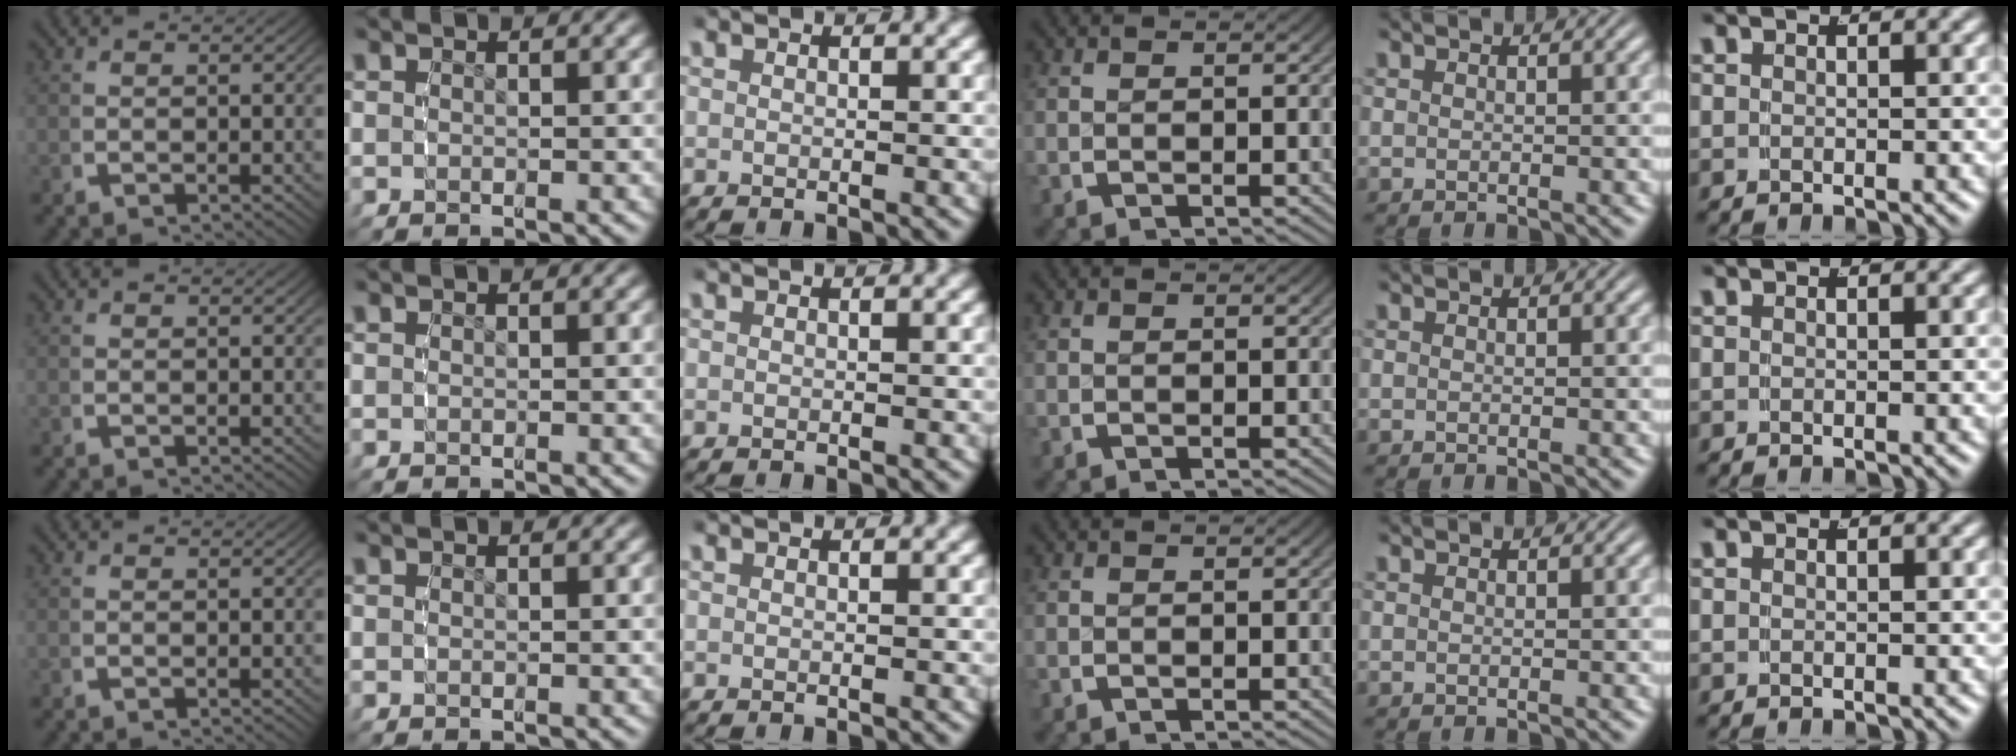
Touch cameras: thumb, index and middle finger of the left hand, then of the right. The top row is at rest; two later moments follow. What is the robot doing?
{"motion": "reach", "object": "shoes"}